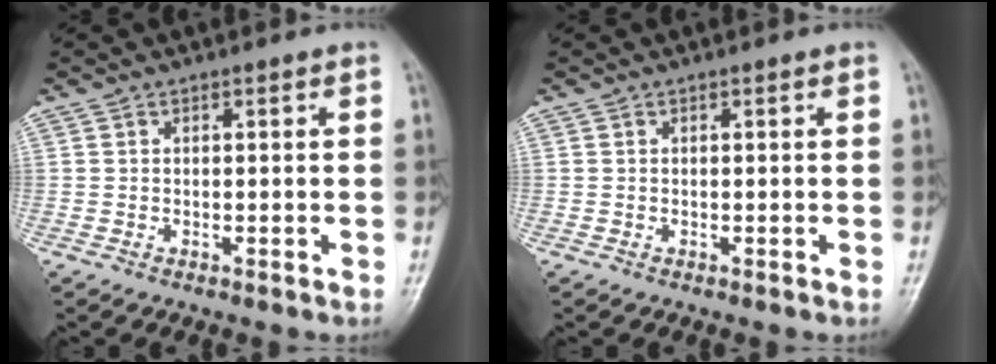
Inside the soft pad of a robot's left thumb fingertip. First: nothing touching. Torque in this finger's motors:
{"motor_torque": [0.04, 0.07, 0.00, 0.00, 0.00]}